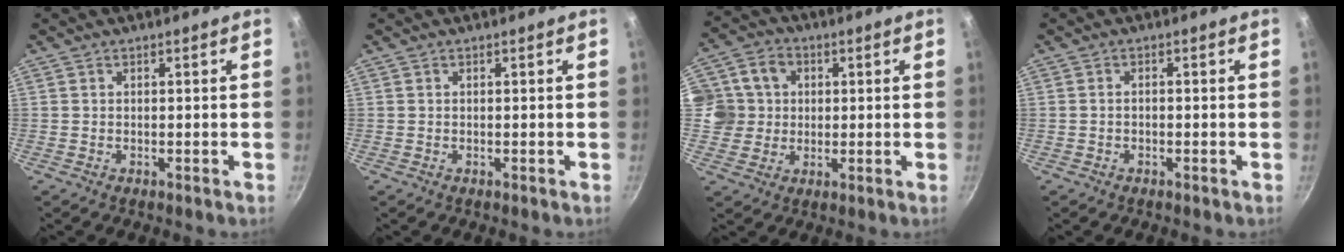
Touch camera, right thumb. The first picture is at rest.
{"total": 0.0}
{"total": 9.4, "force": [1.3, 8.8, 3.1], "torque": [-0.019, 0.008, 0.015]}
{"total": 0.9, "force": [-0.4, 0.5, 0.6], "torque": [-0.013, 0.010, -0.008]}